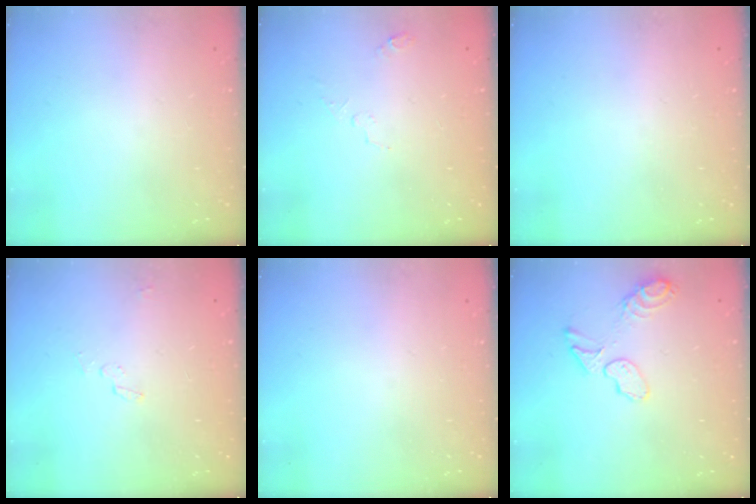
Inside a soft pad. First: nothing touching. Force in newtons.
{"total": 5.1, "press": 3.0, "slide": 4.1}
{"total": 0.0}
{"total": 3.1, "press": 2.9, "slide": 1.1}
{"total": 0.0}
{"total": 9.2, "press": 9.1, "slide": 1.4}